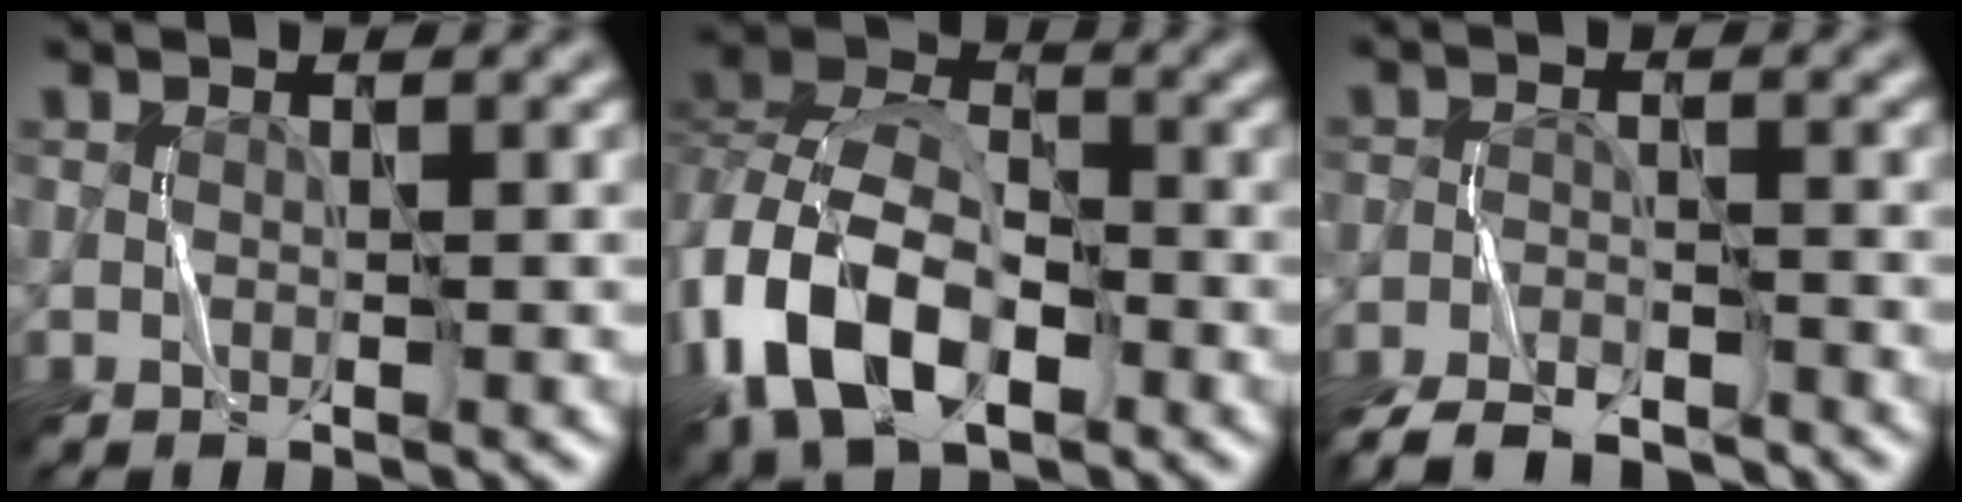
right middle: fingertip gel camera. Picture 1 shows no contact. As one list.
[{"total": 11.2, "force": [-4.7, 6.8, 7.5], "torque": [-0.164, 0.001, -0.099]}, {"total": 7.6, "force": [-6.7, 2.3, 2.7], "torque": [-0.051, -0.023, -0.114]}]